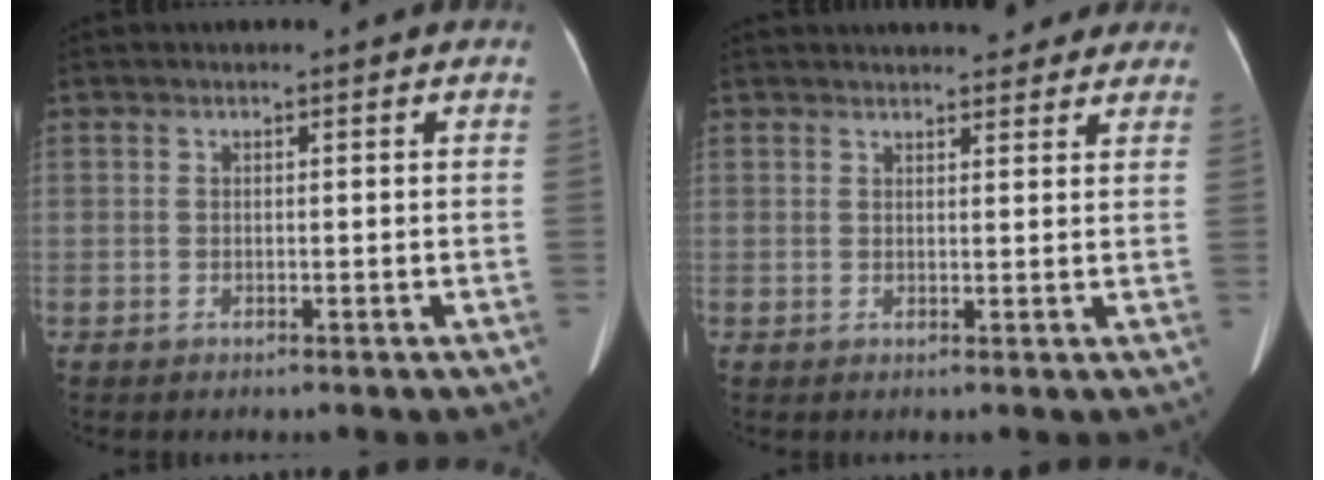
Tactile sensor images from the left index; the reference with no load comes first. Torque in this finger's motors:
{"motor_torque": [0.75, -0.79, 0.08, 0.01]}